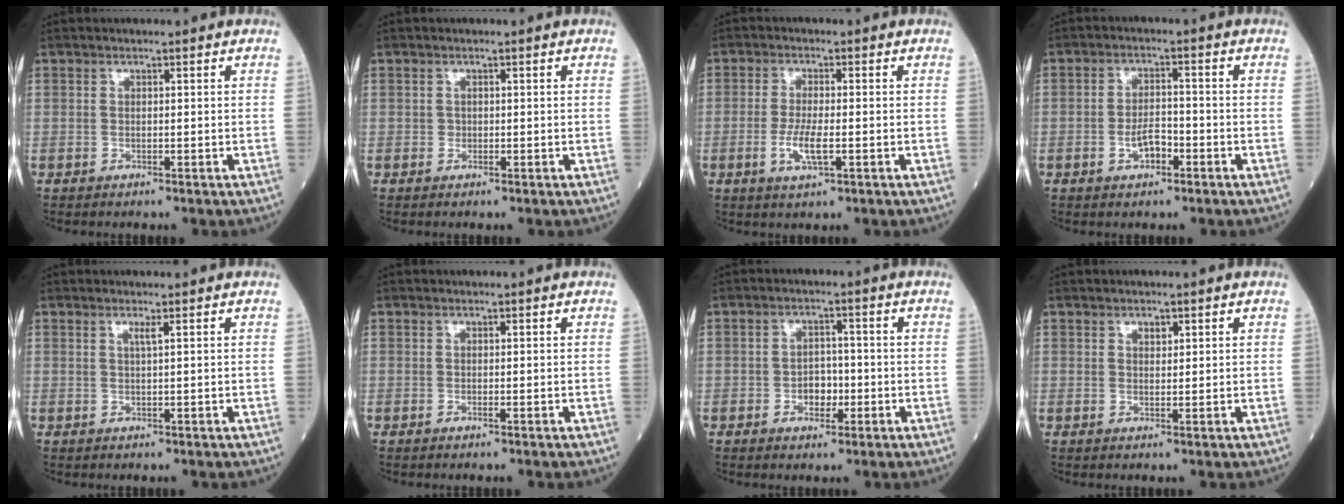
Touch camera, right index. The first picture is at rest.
{"total": 0.5, "force": [0.0, 0.5, 0.1], "torque": [0.002, 0.003, -0.002]}
{"total": 4.4, "force": [-1.2, 0.9, 4.2], "torque": [-0.090, -0.007, -0.021]}
{"total": 3.7, "force": [-1.6, 1.8, 2.9], "torque": [-0.053, 0.003, -0.029]}
{"total": 1.0, "force": [0.5, -0.3, 0.9], "torque": [-0.023, -0.004, 0.011]}
{"total": 0.0}
{"total": 3.6, "force": [-1.1, 2.4, 2.4], "torque": [-0.033, 0.006, -0.017]}
{"total": 1.3, "force": [0.8, 0.7, 0.8], "torque": [-0.010, -0.001, 0.012]}